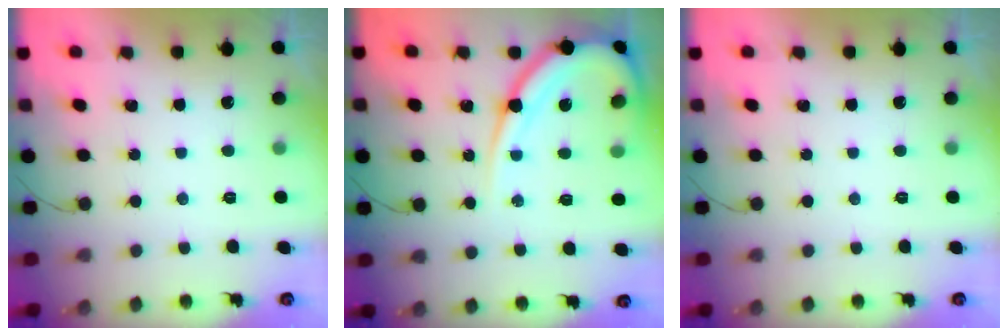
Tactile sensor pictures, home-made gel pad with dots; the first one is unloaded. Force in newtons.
{"total": 13.5, "press": 13.4, "slide": 1.6}
{"total": 0.0}